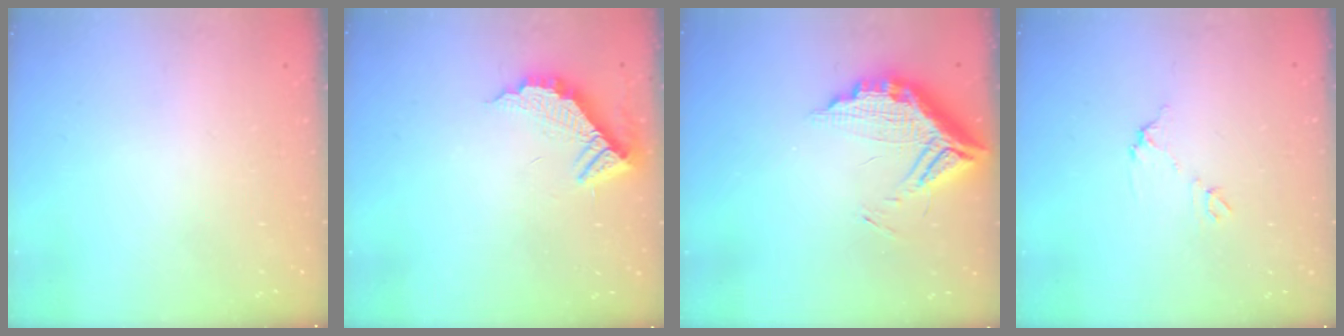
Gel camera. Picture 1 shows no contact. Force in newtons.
{"total": 10.4, "press": 10.4, "slide": 0.6}
{"total": 13.7, "press": 13.6, "slide": 1.3}
{"total": 5.5, "press": 5.5, "slide": 0.3}